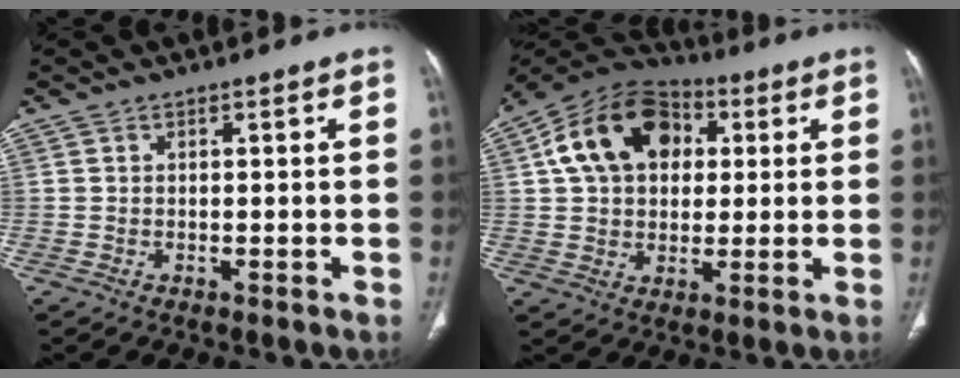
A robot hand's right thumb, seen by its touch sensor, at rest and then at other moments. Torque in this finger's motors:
{"motor_torque": [-1.13, 1.72, 0.58, -0.40, 0.14]}